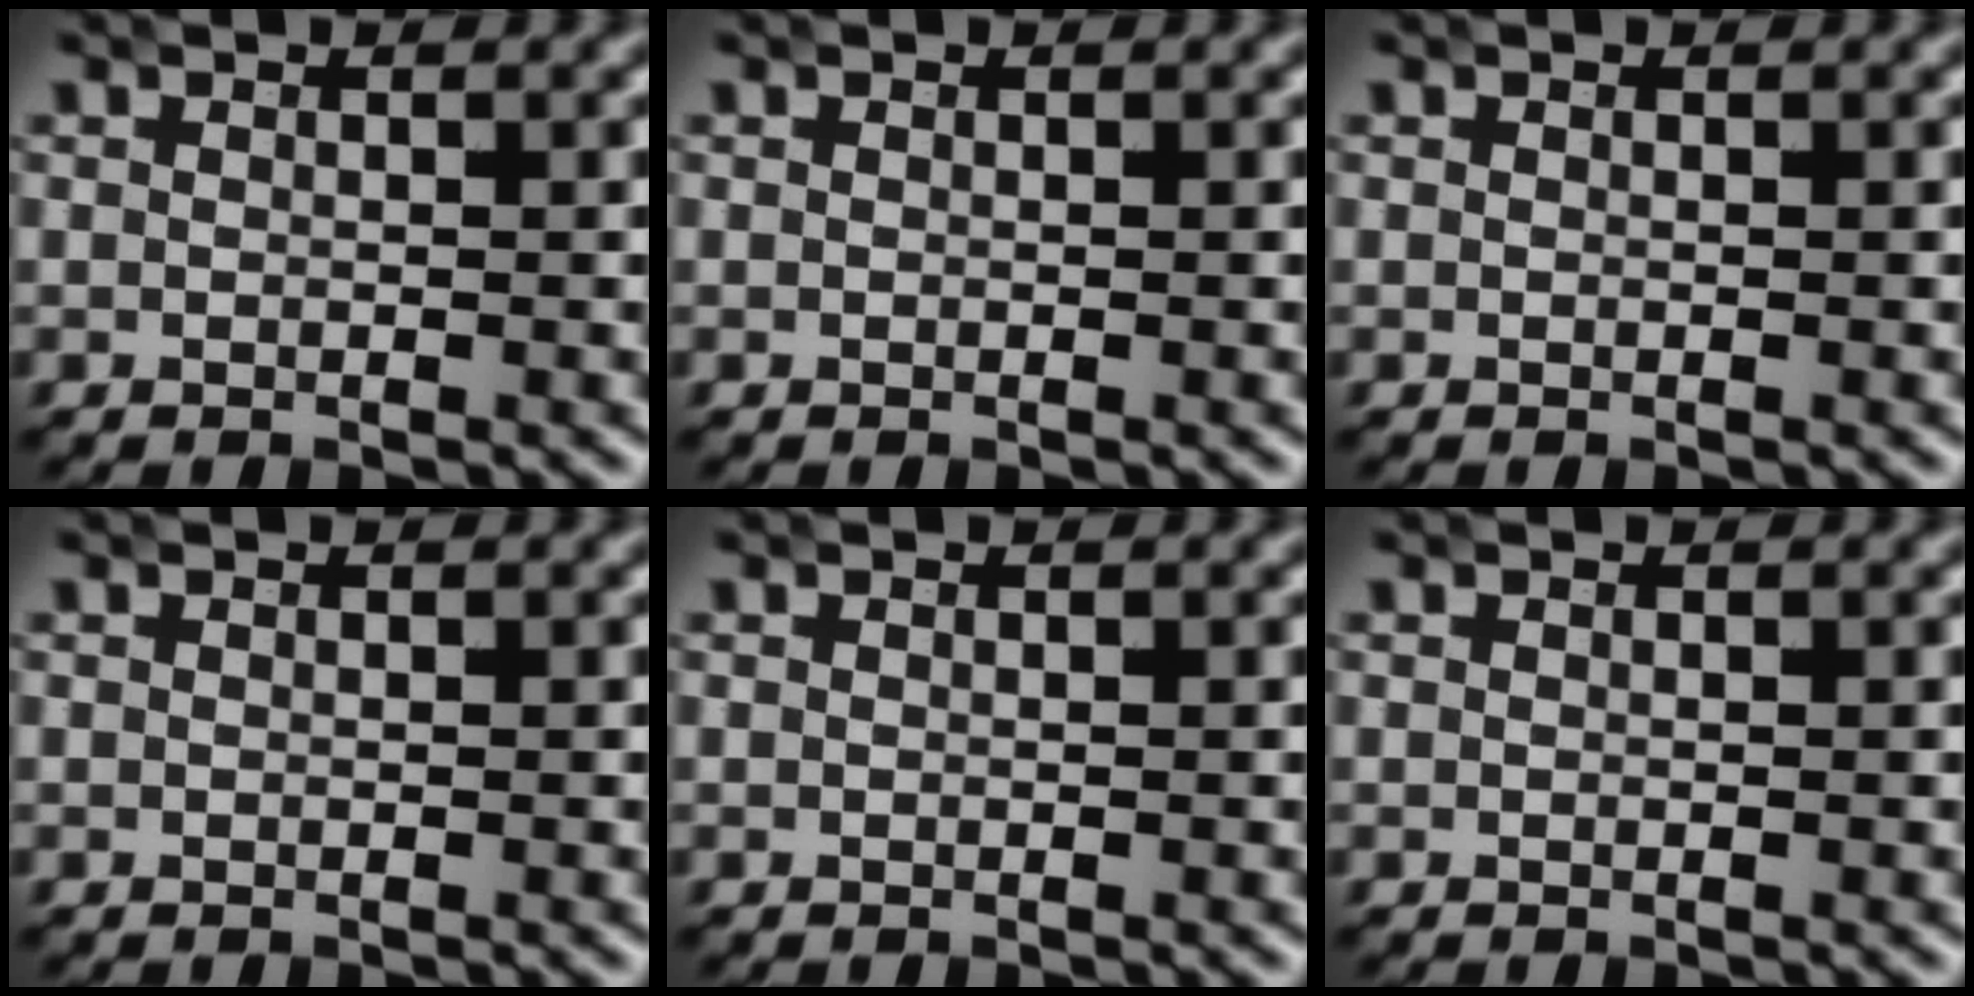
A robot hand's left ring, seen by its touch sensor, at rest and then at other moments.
{"total": 0.0}
{"total": 0.0}
{"total": 0.0}
{"total": 0.0}
{"total": 0.0}